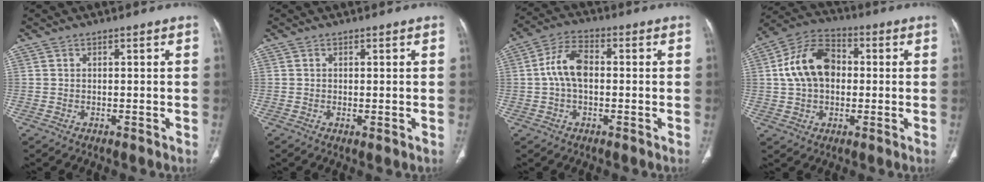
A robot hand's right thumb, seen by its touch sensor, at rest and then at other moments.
{"total": 0.8, "force": [-0.1, 0.2, 0.7], "torque": [-0.016, -0.007, -0.001]}
{"total": 7.9, "force": [0.1, 4.6, 6.4], "torque": [-0.124, 0.022, -0.006]}
{"total": 13.4, "force": [1.2, 9.3, 9.6], "torque": [-0.160, 0.026, 0.013]}